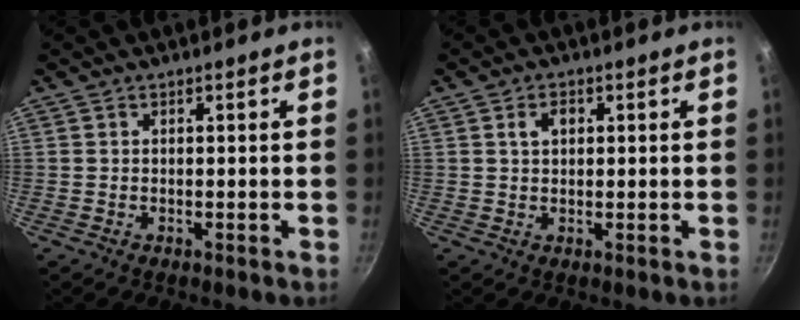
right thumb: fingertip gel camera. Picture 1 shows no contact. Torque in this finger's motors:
{"motor_torque": [-0.01, -0.02, -0.02, 0.06, 0.00]}